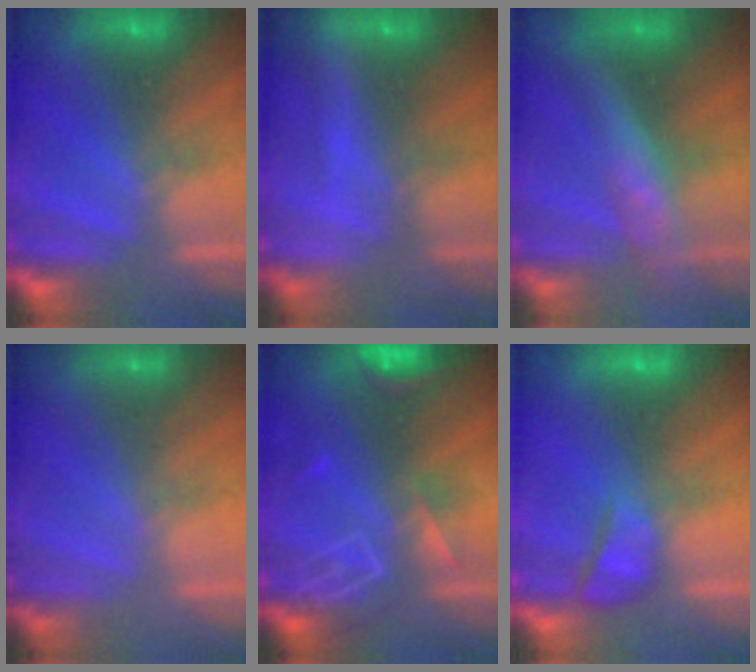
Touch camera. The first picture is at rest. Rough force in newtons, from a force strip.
{"total": 2.2}
{"total": 4.6}
{"total": 2.1}
{"total": 8.6}
{"total": 4.2}